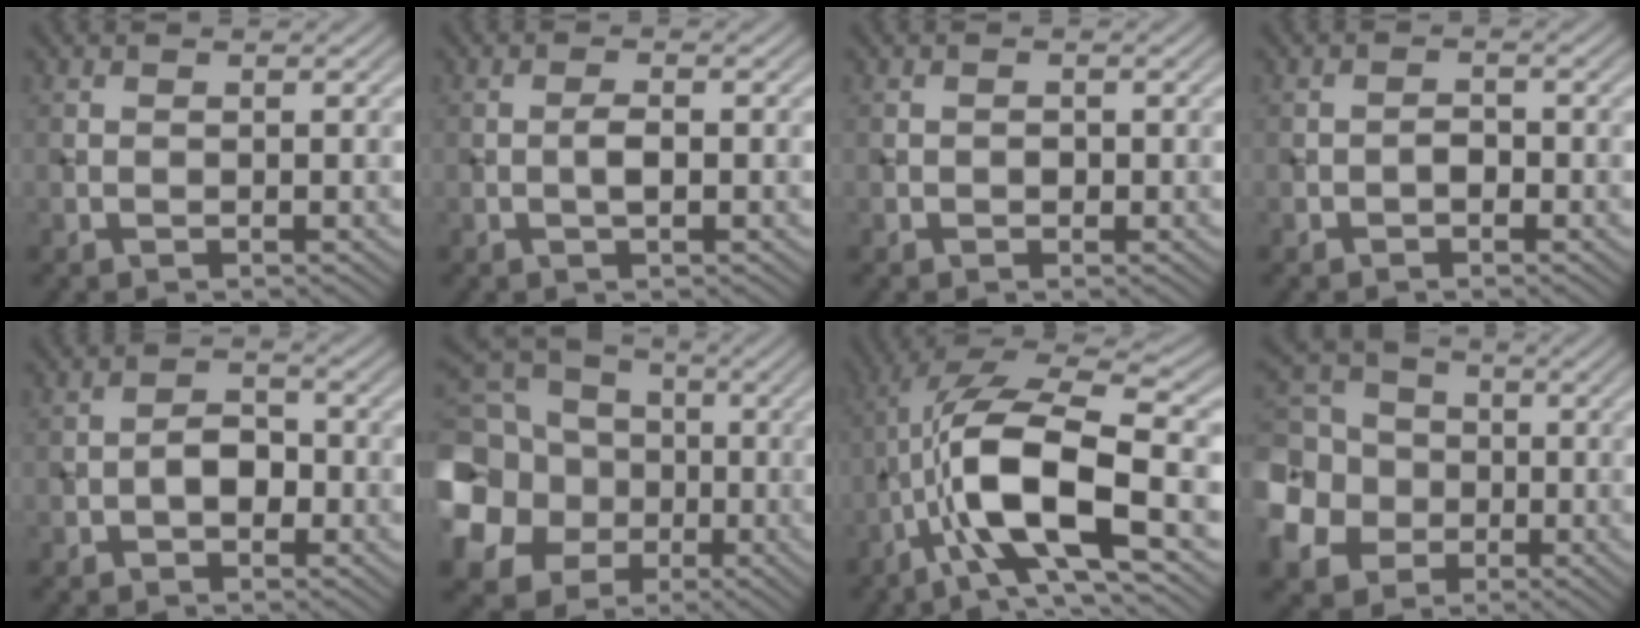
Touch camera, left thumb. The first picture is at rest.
{"total": 1.8, "force": [-0.3, 0.6, 1.7], "torque": [-0.031, 0.004, -0.008]}
{"total": 0.7, "force": [-0.1, 0.5, 0.3], "torque": [-0.002, 0.002, -0.002]}
{"total": 1.3, "force": [-0.6, 0.8, 0.8], "torque": [-0.011, 0.005, -0.013]}
{"total": 2.9, "force": [-1.1, 1.8, 2.1], "torque": [-0.028, 0.010, -0.021]}
{"total": 19.1, "force": [-3.1, 17.1, 8.0], "torque": [-0.264, -0.024, -0.085]}
{"total": 13.4, "force": [-3.5, 4.2, 12.3], "torque": [-0.241, 0.007, -0.061]}
{"total": 12.4, "force": [-2.7, 10.7, 5.5], "torque": [-0.185, -0.030, -0.074]}